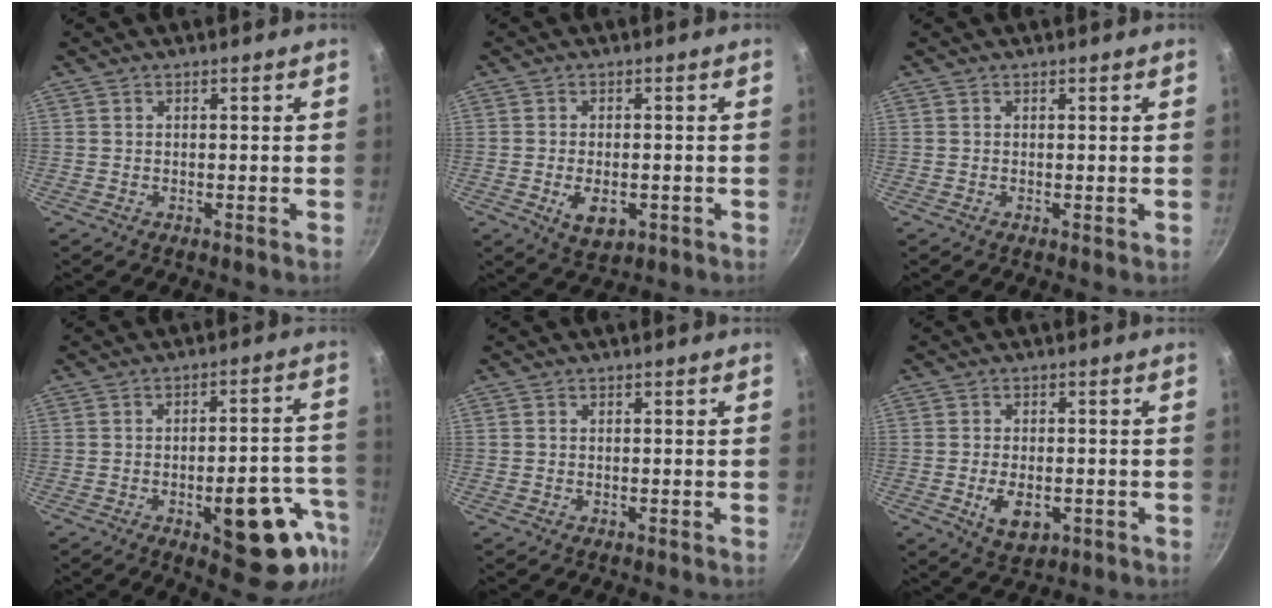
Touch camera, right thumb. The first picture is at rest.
{"total": 6.0, "force": [-1.6, 3.5, 4.5], "torque": [-0.066, 0.001, -0.017]}
{"total": 0.0}
{"total": 17.0, "force": [-6.8, 7.1, 13.9], "torque": [-0.117, 0.036, -0.082]}
{"total": 0.0}
{"total": 6.5, "force": [-1.8, 3.8, 5.0], "torque": [-0.076, 0.002, -0.020]}